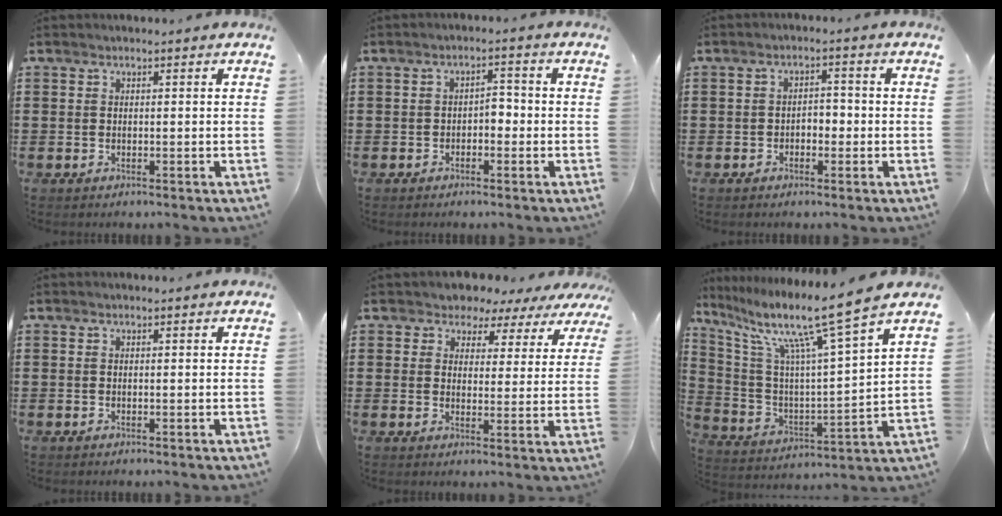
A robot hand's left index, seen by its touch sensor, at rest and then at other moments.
{"total": 2.2, "force": [-1.1, 1.2, 1.4], "torque": [-0.031, 0.007, -0.027]}
{"total": 2.2, "force": [-1.1, 1.3, 1.3], "torque": [-0.030, 0.006, -0.027]}
{"total": 0.0}
{"total": 3.6, "force": [3.0, 2.0, 0.1], "torque": [-0.027, -0.012, 0.049]}
{"total": 12.3, "force": [9.1, -0.3, 8.3], "torque": [-0.185, -0.062, 0.138]}